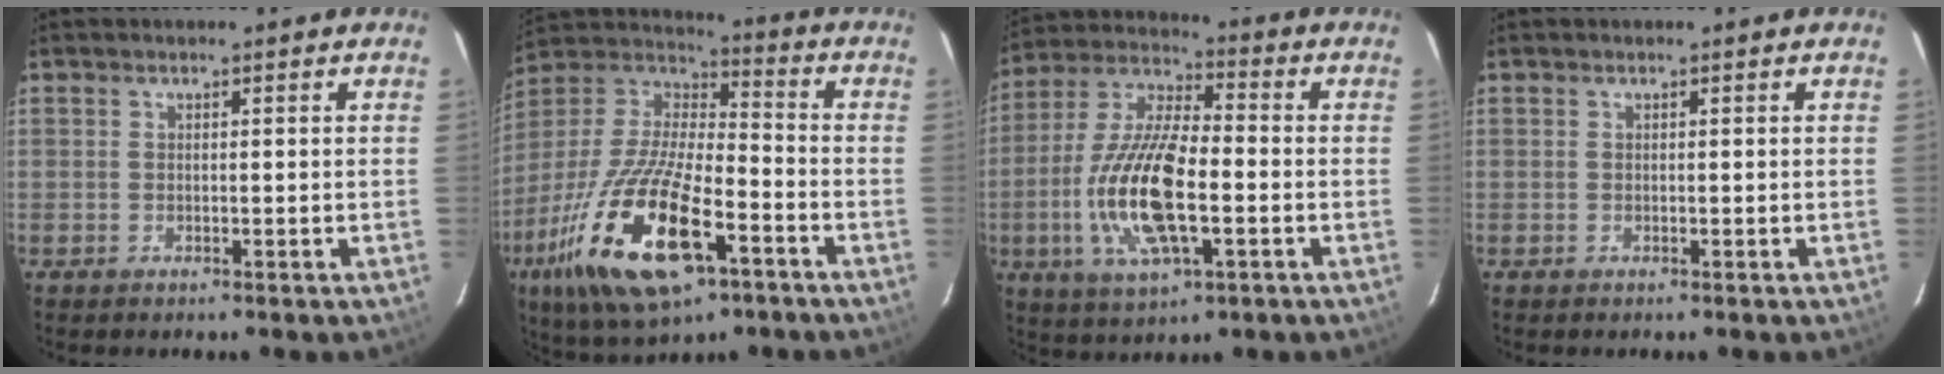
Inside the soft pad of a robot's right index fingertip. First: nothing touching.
{"total": 24.2, "force": [-11.2, 9.2, 19.4], "torque": [-0.391, -0.043, -0.202]}
{"total": 17.0, "force": [-3.9, 6.0, 15.4], "torque": [-0.321, -0.006, -0.077]}
{"total": 0.0}